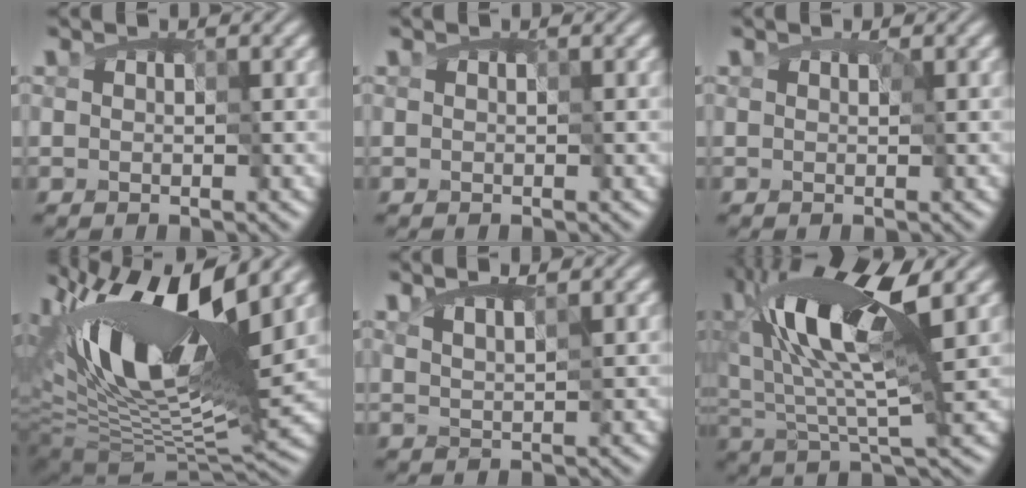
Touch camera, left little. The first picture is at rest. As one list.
[{"total": 0.0}, {"total": 0.5, "force": [0.3, 0.3, 0.3], "torque": [-0.007, 0.006, -0.001]}, {"total": 14.6, "force": [4.0, 6.2, 12.6], "torque": [-0.236, 0.019, 0.063]}, {"total": 0.6, "force": [0.0, 0.0, 0.6], "torque": [-0.016, -0.001, 0.003]}, {"total": 9.4, "force": [2.2, 3.4, 8.5], "torque": [-0.165, 0.004, 0.040]}]